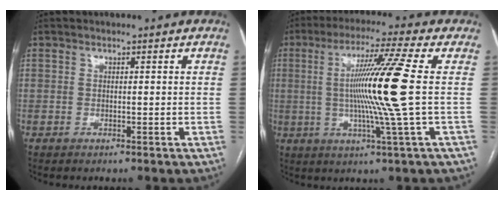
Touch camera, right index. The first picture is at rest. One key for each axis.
{"total": 13.3, "fx": 0.4, "fy": -2.6, "fz": 13.1, "tx": -0.240, "ty": -0.011, "tz": 0.006}